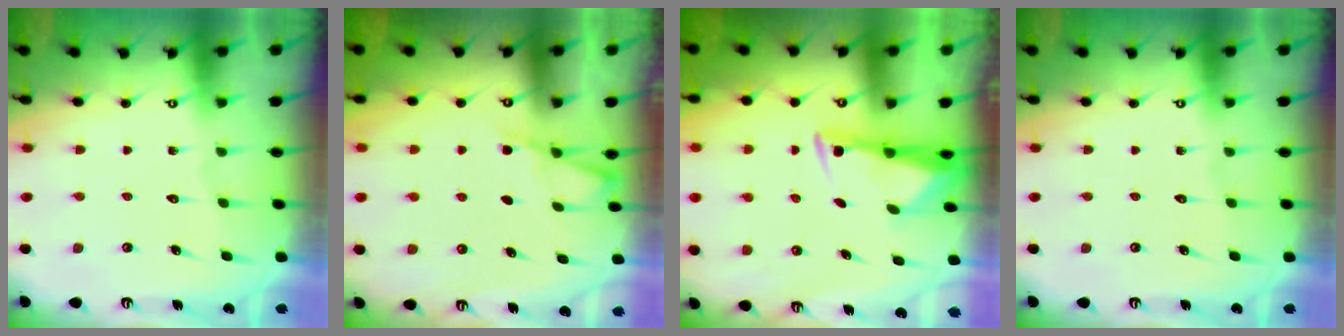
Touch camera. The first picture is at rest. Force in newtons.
{"total": 2.9, "press": 2.9, "slide": 0.4}
{"total": 3.2, "press": 3.1, "slide": 0.9}
{"total": 0.0}